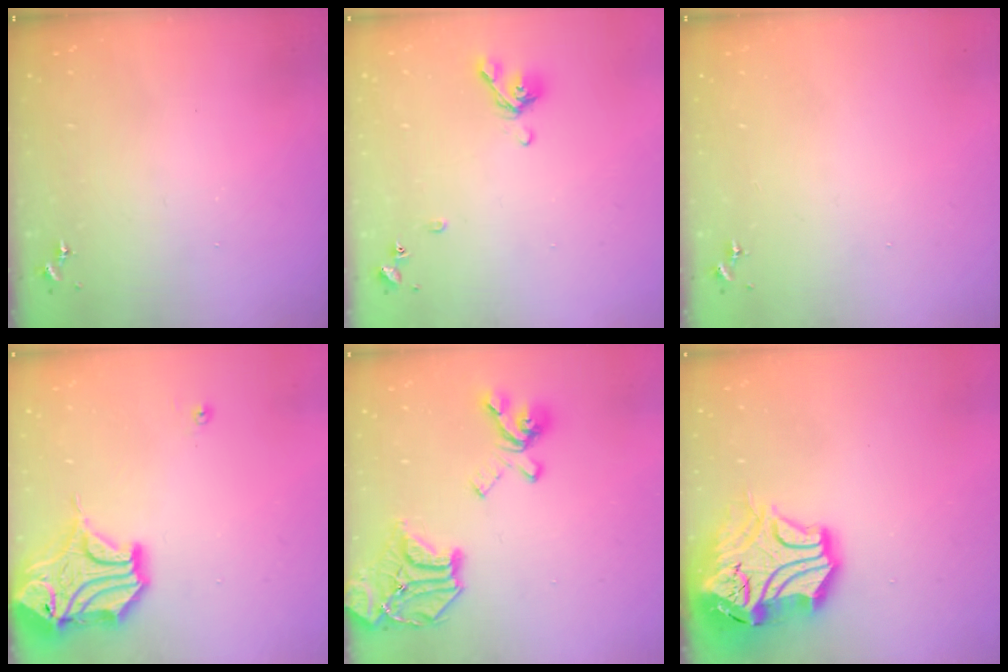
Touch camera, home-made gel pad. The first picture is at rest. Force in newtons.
{"total": 8.6, "press": 8.4, "slide": 1.4}
{"total": 0.0}
{"total": 18.1, "press": 17.9, "slide": 2.5}
{"total": 20.3, "press": 20.2, "slide": 2.2}
{"total": 19.5, "press": 19.3, "slide": 2.9}